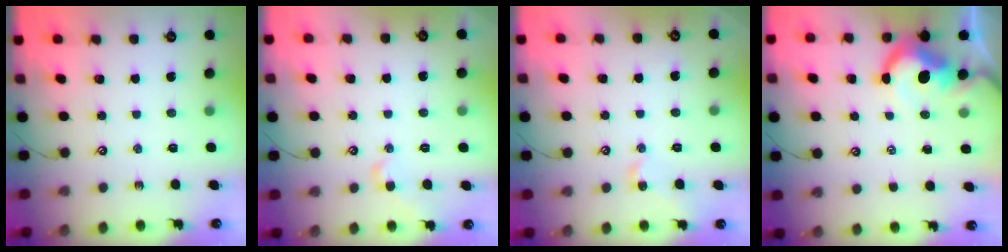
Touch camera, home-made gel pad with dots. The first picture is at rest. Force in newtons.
{"total": 1.3, "press": 1.0, "slide": 0.8}
{"total": 1.6, "press": 1.5, "slide": 0.6}
{"total": 5.4, "press": 5.3, "slide": 0.9}